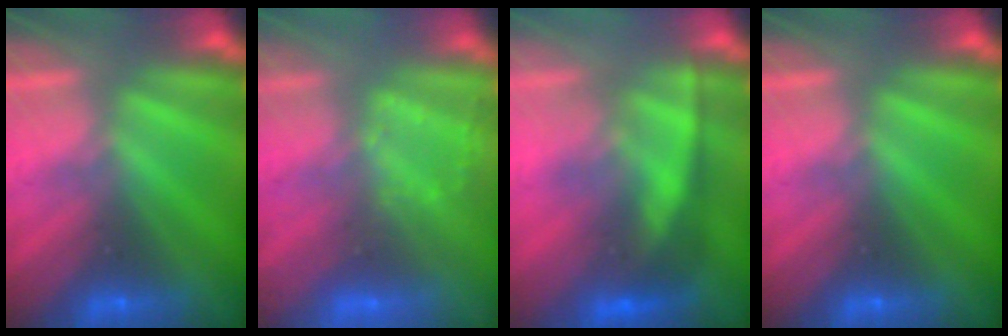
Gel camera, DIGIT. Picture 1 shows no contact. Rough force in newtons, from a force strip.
{"total": 2.9}
{"total": 2.7}
{"total": 0.0}